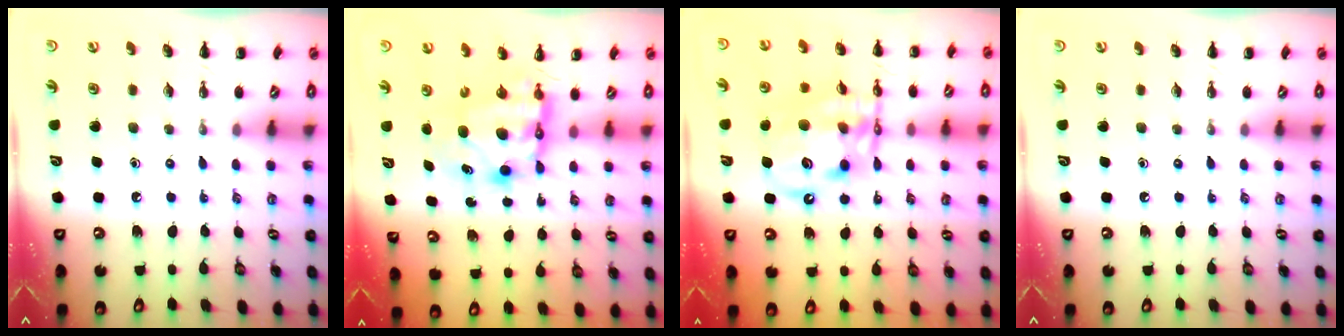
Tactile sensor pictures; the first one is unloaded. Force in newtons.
{"total": 6.9, "press": 6.6, "slide": 2.1}
{"total": 13.6, "press": 13.2, "slide": 3.3}
{"total": 0.0}